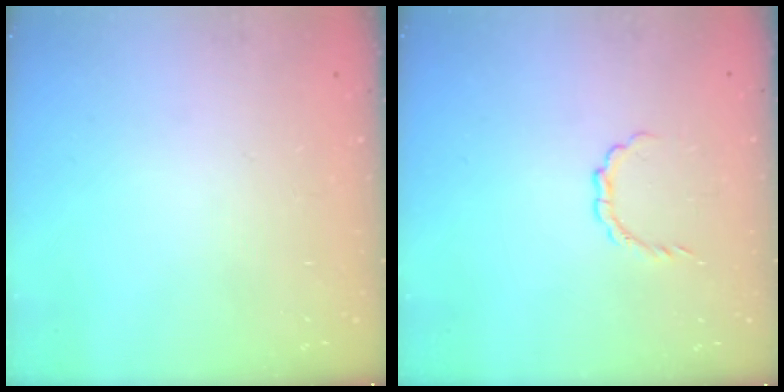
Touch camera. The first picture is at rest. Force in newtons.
{"total": 3.1, "press": 3.0, "slide": 0.3}